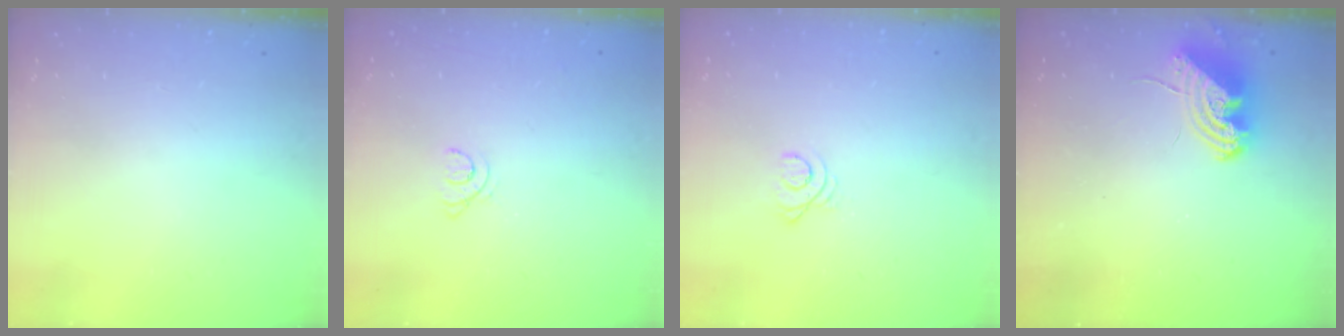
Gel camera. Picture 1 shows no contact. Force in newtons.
{"total": 3.8, "press": 3.8, "slide": 0.4}
{"total": 2.7, "press": 2.7, "slide": 0.3}
{"total": 8.5, "press": 8.3, "slide": 1.5}